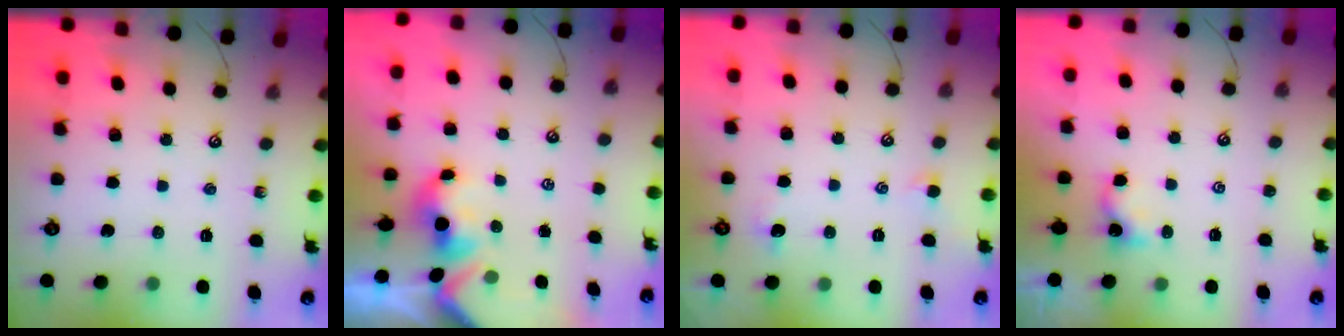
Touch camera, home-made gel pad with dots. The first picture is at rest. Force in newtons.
{"total": 1.0, "press": 0.7, "slide": 0.7}
{"total": 1.0, "press": 0.9, "slide": 0.6}
{"total": 0.0}